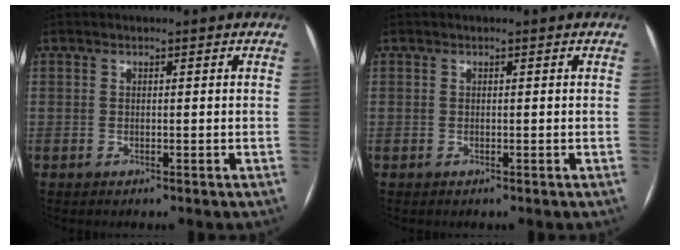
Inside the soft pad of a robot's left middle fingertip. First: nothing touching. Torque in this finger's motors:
{"motor_torque": [0.01, 0.02, 0.00, 0.00]}